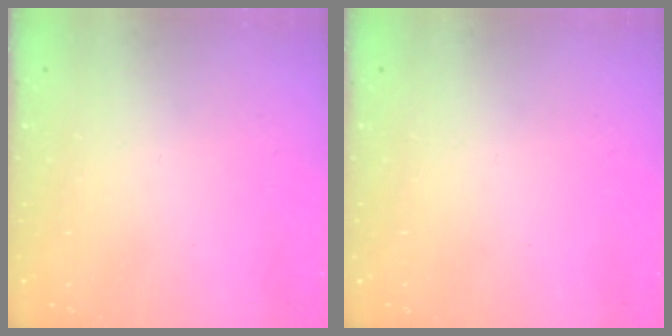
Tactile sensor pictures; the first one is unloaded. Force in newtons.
{"total": 0.0}